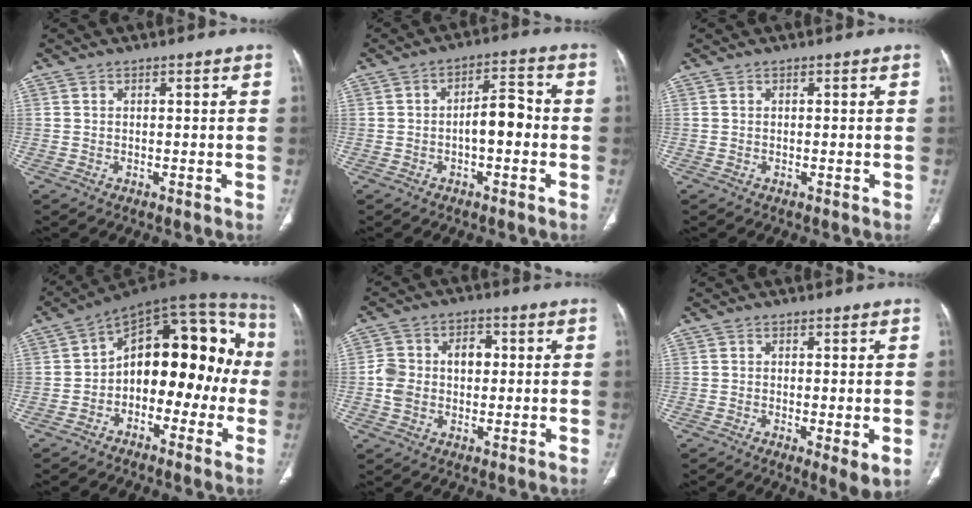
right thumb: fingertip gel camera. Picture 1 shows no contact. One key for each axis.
{"total": 6.6, "fx": -1.0, "fy": 3.1, "fz": 5.7, "tx": -0.076, "ty": 0.028, "tz": -0.021}
{"total": 0.0}
{"total": 19.4, "fx": -1.8, "fy": 11.3, "fz": 15.6, "tx": -0.172, "ty": 0.060, "tz": -0.043}
{"total": 8.3, "fx": 0.3, "fy": 6.2, "fz": 5.5, "tx": -0.088, "ty": 0.026, "tz": 0.004}
{"total": 4.0, "fx": -0.6, "fy": 1.1, "fz": 3.9, "tx": -0.067, "ty": -0.016, "tz": -0.011}